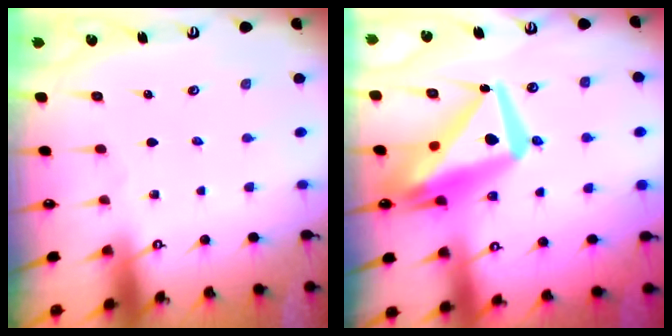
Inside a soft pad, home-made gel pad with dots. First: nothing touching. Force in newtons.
{"total": 17.4, "press": 17.3, "slide": 1.9}